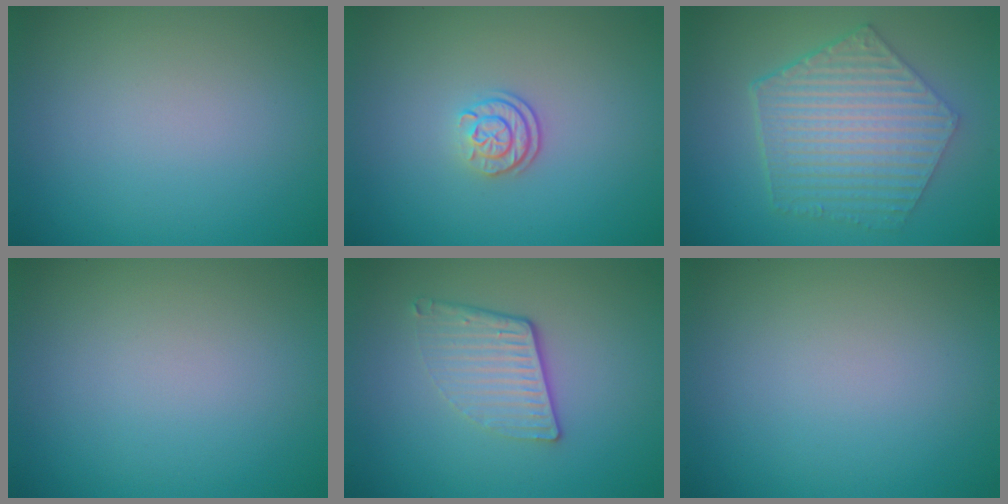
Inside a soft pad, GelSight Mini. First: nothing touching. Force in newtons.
{"total": 2.2, "press": 1.7, "slide": 1.4}
{"total": 6.8, "press": 4.9, "slide": 4.7}
{"total": 0.0}
{"total": 3.7, "press": 2.6, "slide": 2.6}
{"total": 0.0}